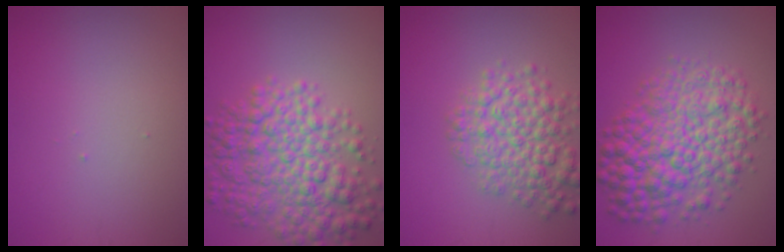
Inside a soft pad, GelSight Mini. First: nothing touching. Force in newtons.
{"total": 7.9, "press": 7.9, "slide": 0.2}
{"total": 5.4, "press": 5.4, "slide": 0.2}
{"total": 8.9, "press": 8.9, "slide": 0.1}